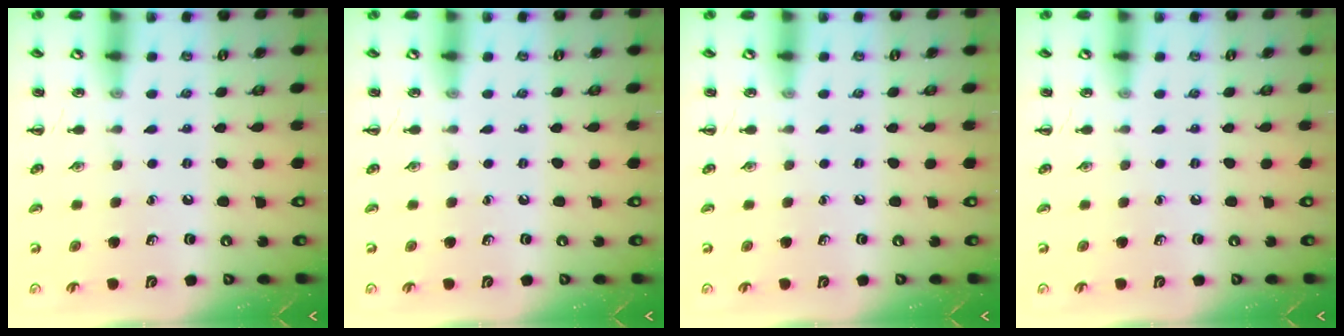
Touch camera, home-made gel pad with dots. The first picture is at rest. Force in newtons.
{"total": 0.0}
{"total": 0.0}
{"total": 0.0}